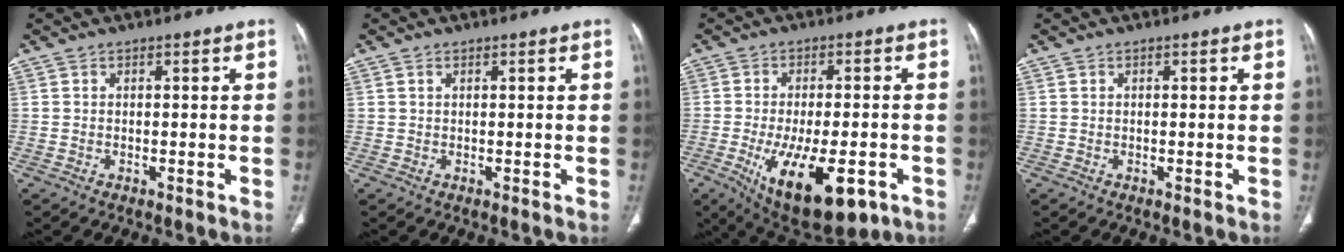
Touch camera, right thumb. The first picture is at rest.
{"total": 0.0}
{"total": 18.0, "force": [-7.5, 7.6, 14.5], "torque": [-0.228, -0.001, -0.095]}
{"total": 0.0}